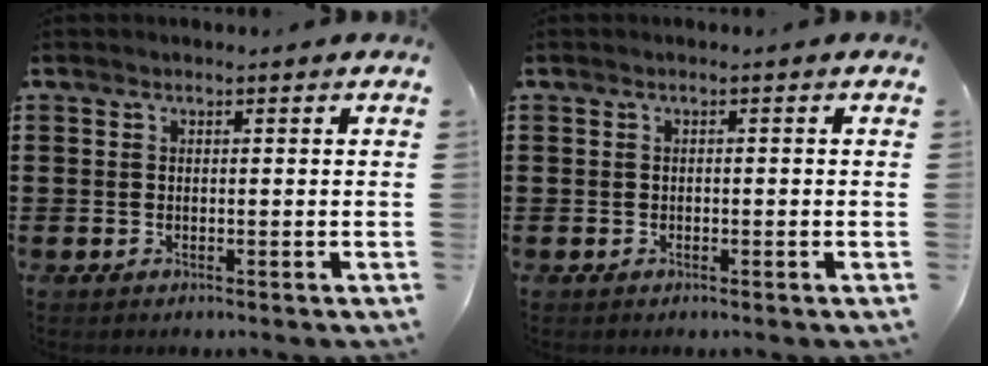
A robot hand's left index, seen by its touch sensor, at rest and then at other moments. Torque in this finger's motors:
{"motor_torque": [-0.12, 0.11, 0.03, 0.01]}